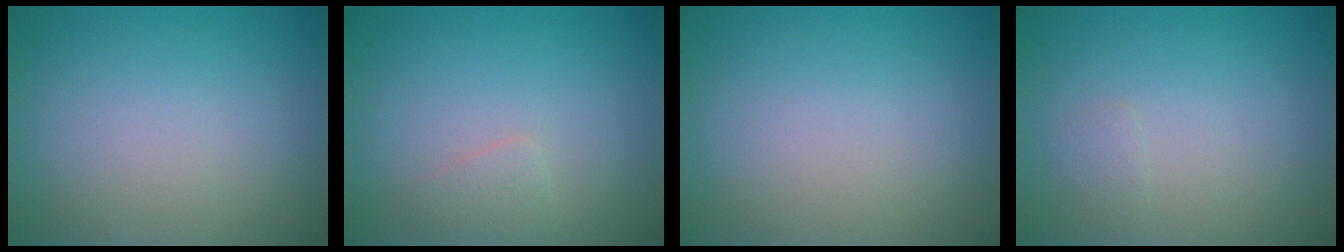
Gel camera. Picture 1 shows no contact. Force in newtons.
{"total": 1.0, "press": 1.0, "slide": 0.0}
{"total": 0.0}
{"total": 0.6, "press": 0.6, "slide": 0.1}